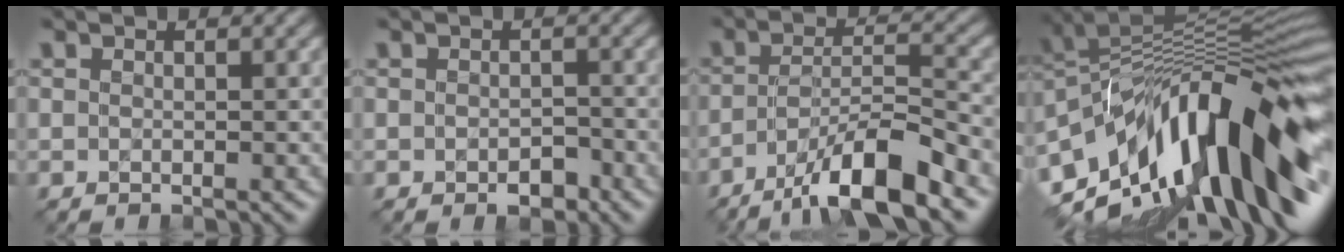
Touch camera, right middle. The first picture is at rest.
{"total": 1.7, "force": [-0.8, 0.9, 1.2], "torque": [-0.018, -0.003, -0.013]}
{"total": 9.2, "force": [-6.0, 2.1, 6.6], "torque": [-0.106, 0.007, -0.106]}
{"total": 16.0, "force": [-5.3, 6.4, 13.6], "torque": [-0.193, 0.031, -0.111]}